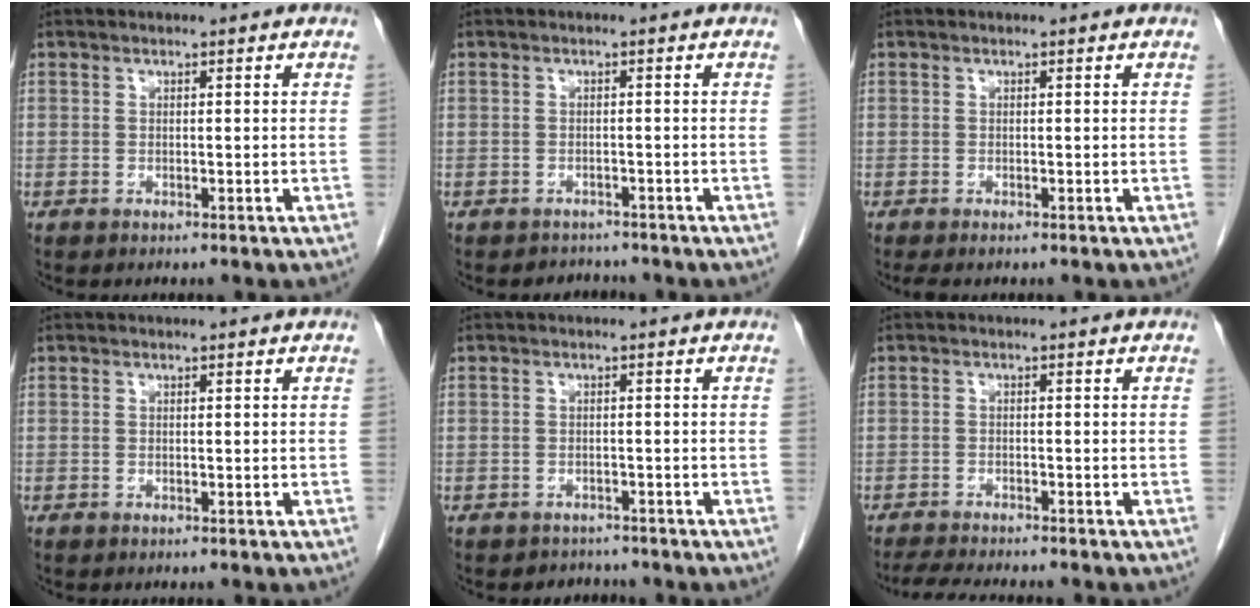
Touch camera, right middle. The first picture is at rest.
{"total": 2.1, "force": [-1.8, 0.8, -0.6], "torque": [0.004, -0.001, -0.029]}
{"total": 1.3, "force": [-1.0, 0.3, 0.7], "torque": [-0.009, -0.004, -0.015]}
{"total": 0.0}
{"total": 2.2, "force": [-1.9, 0.9, -0.6], "torque": [0.004, 0.000, -0.030]}
{"total": 6.4, "force": [-5.8, 0.3, 2.7], "torque": [-0.041, -0.015, -0.091]}